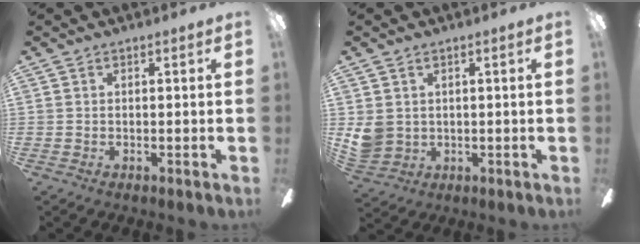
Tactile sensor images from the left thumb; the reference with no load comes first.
{"total": 4.9, "force": [1.4, 4.4, 1.8], "torque": [-0.039, 0.004, 0.032]}